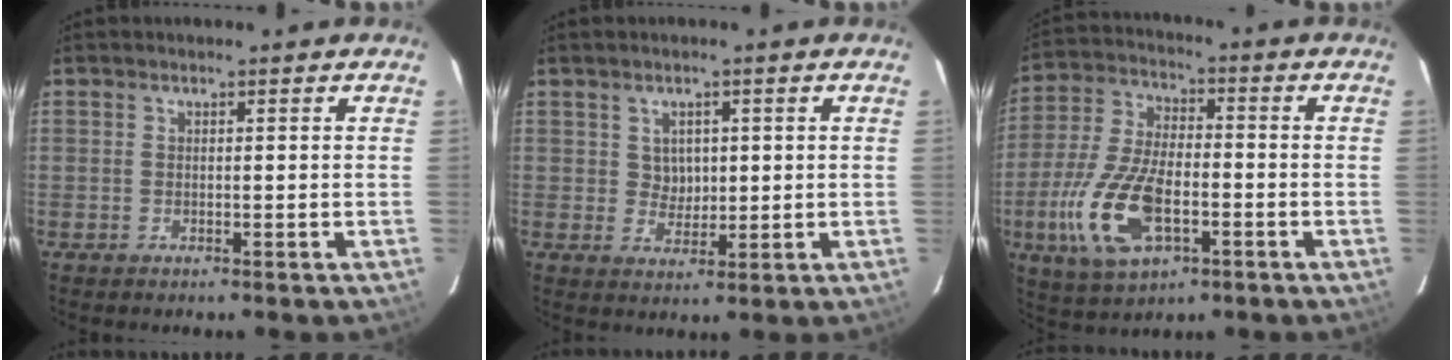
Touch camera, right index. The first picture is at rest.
{"total": 3.5, "force": [0.8, 3.1, 1.5], "torque": [-0.022, 0.007, 0.018]}
{"total": 16.4, "force": [-5.4, 7.8, 13.3], "torque": [-0.294, -0.011, -0.096]}